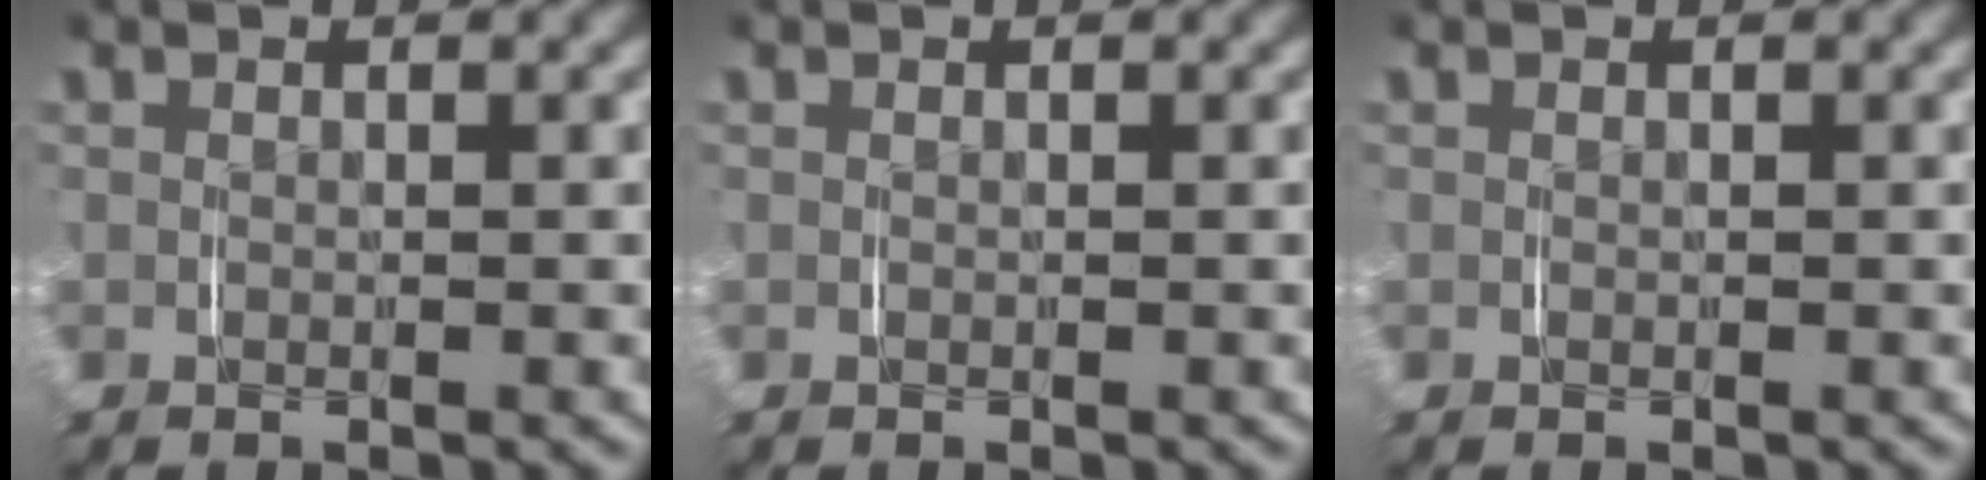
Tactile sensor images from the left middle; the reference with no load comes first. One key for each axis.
{"total": 0.0}
{"total": 0.0}